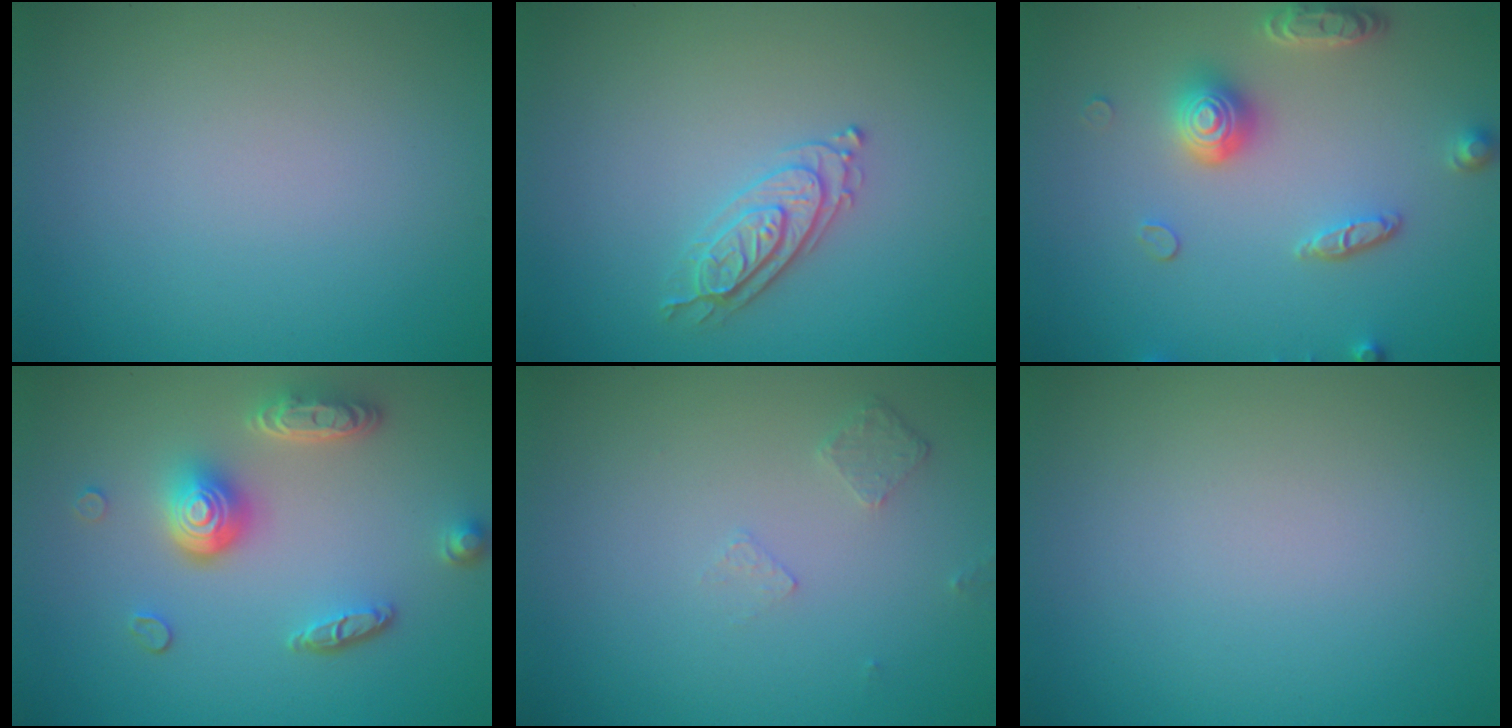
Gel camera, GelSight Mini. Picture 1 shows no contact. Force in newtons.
{"total": 2.4, "press": 2.3, "slide": 0.5}
{"total": 4.4, "press": 3.6, "slide": 2.5}
{"total": 5.2, "press": 3.8, "slide": 3.5}
{"total": 0.8, "press": 0.6, "slide": 0.5}
{"total": 0.0}